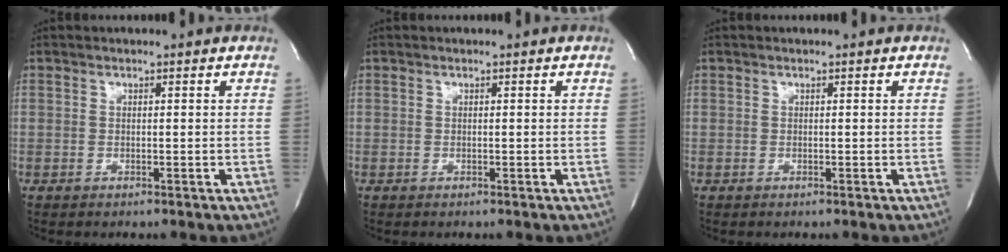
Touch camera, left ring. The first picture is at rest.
{"total": 0.0}
{"total": 0.0}